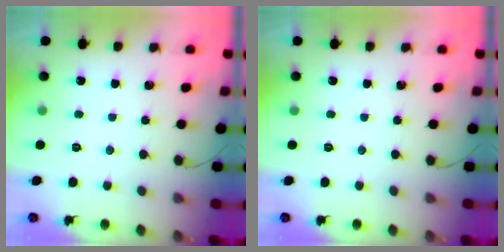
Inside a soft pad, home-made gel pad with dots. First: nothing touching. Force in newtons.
{"total": 0.0}